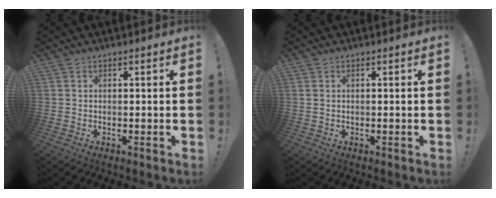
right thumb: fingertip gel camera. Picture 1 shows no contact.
{"total": 0.6, "force": [0.3, 0.4, 0.3], "torque": [-0.013, 0.003, 0.007]}